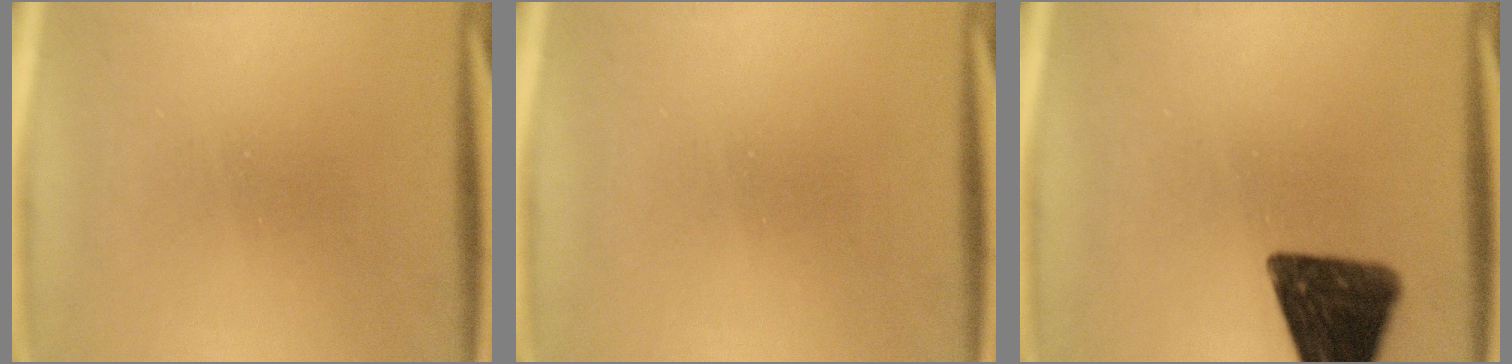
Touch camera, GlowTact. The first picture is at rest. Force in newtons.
{"total": 0.0}
{"total": 15.2}